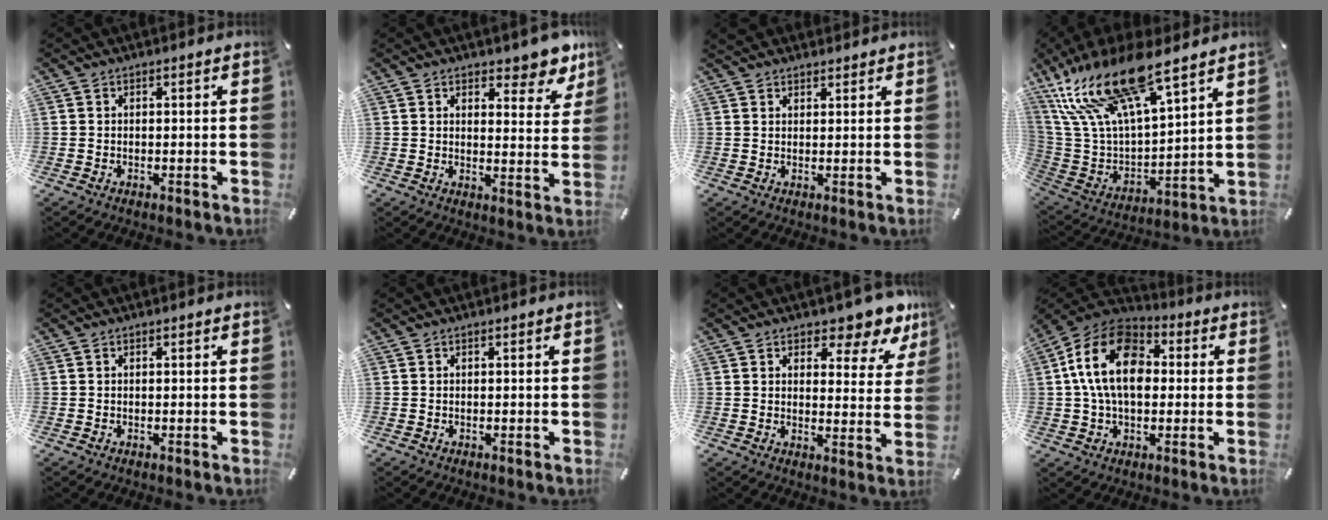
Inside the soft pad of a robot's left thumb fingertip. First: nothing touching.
{"total": 6.8, "force": [5.4, 3.4, 2.3], "torque": [-0.020, -0.042, 0.092]}
{"total": 2.1, "force": [1.7, 1.3, 0.0], "torque": [0.008, -0.001, 0.031]}
{"total": 22.5, "force": [16.3, 7.4, 13.6], "torque": [-0.301, -0.107, 0.283]}
{"total": 0.0}
{"total": 0.0}
{"total": 7.4, "force": [5.6, 3.5, 3.4], "torque": [-0.026, -0.054, 0.089]}
{"total": 16.2, "force": [1.7, 11.2, 11.6], "torque": [-0.243, 0.013, 0.027]}